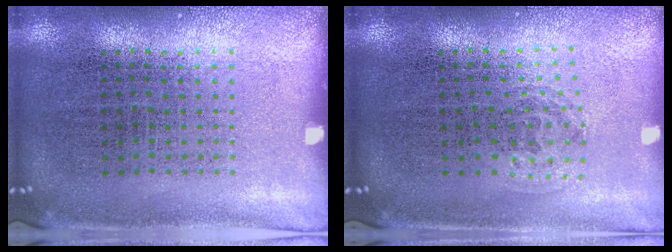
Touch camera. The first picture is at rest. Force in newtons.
{"total": 1.0, "press": 0.6, "slide": 0.8}